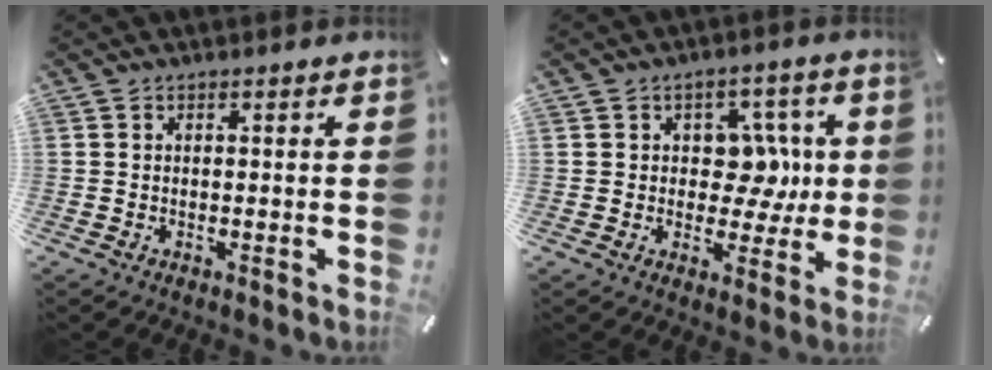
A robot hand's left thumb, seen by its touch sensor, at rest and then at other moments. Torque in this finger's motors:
{"motor_torque": [0.68, 1.01, 0.44, -0.46, 0.09]}